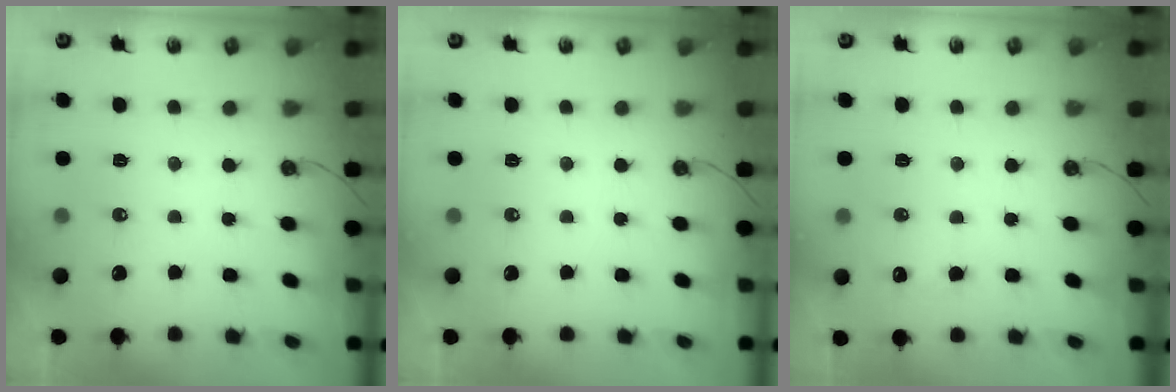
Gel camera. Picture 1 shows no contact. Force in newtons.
{"total": 0.0}
{"total": 6.1, "press": 6.0, "slide": 1.2}